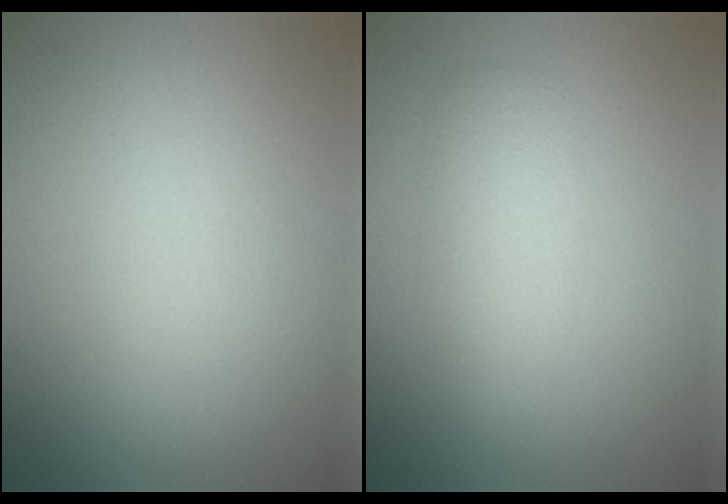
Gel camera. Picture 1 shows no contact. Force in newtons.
{"total": 2.9, "press": 2.9, "slide": 0.1}